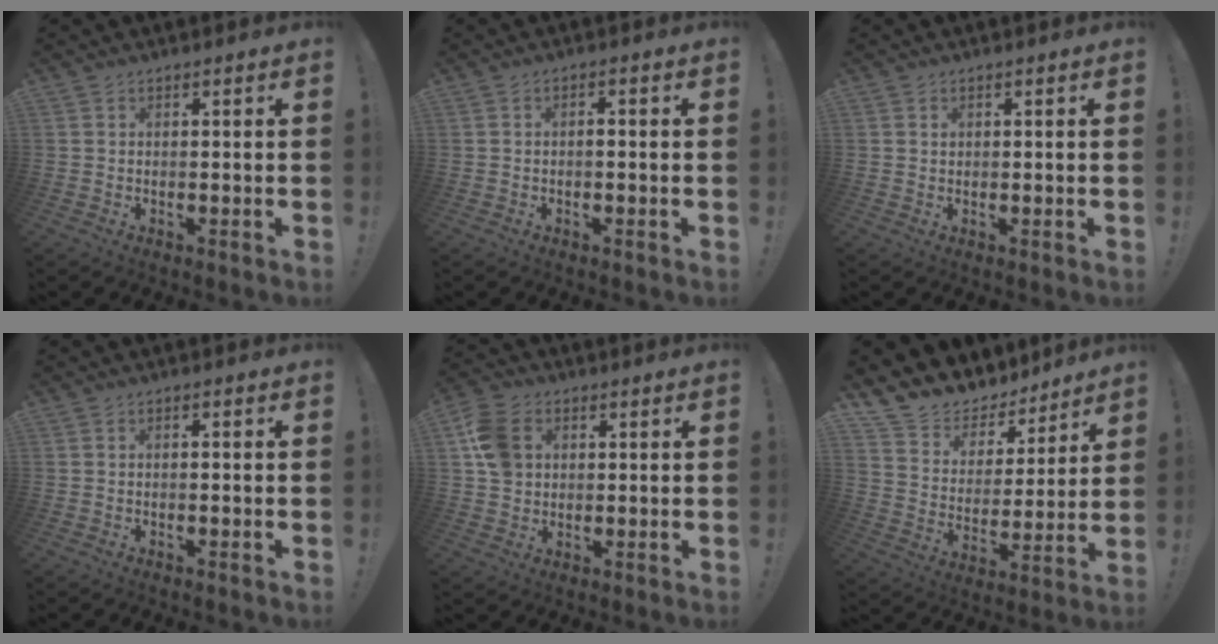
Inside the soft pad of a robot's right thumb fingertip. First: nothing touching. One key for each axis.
{"total": 1.1, "fx": -0.7, "fy": 0.2, "fz": 0.9, "tx": -0.018, "ty": 0.004, "tz": -0.014}
{"total": 0.6, "fx": 0.4, "fy": 0.4, "fz": 0.2, "tx": -0.008, "ty": 0.002, "tz": 0.008}
{"total": 0.8, "fx": -0.6, "fy": 0.1, "fz": 0.5, "tx": -0.010, "ty": 0.001, "tz": -0.010}
{"total": 10.5, "fx": 2.6, "fy": 8.3, "fz": 5.9, "tx": -0.103, "ty": 0.011, "tz": 0.055}
{"total": 10.8, "fx": 8.8, "fy": 5.9, "fz": 1.8, "tx": -0.048, "ty": -0.080, "tz": 0.163}